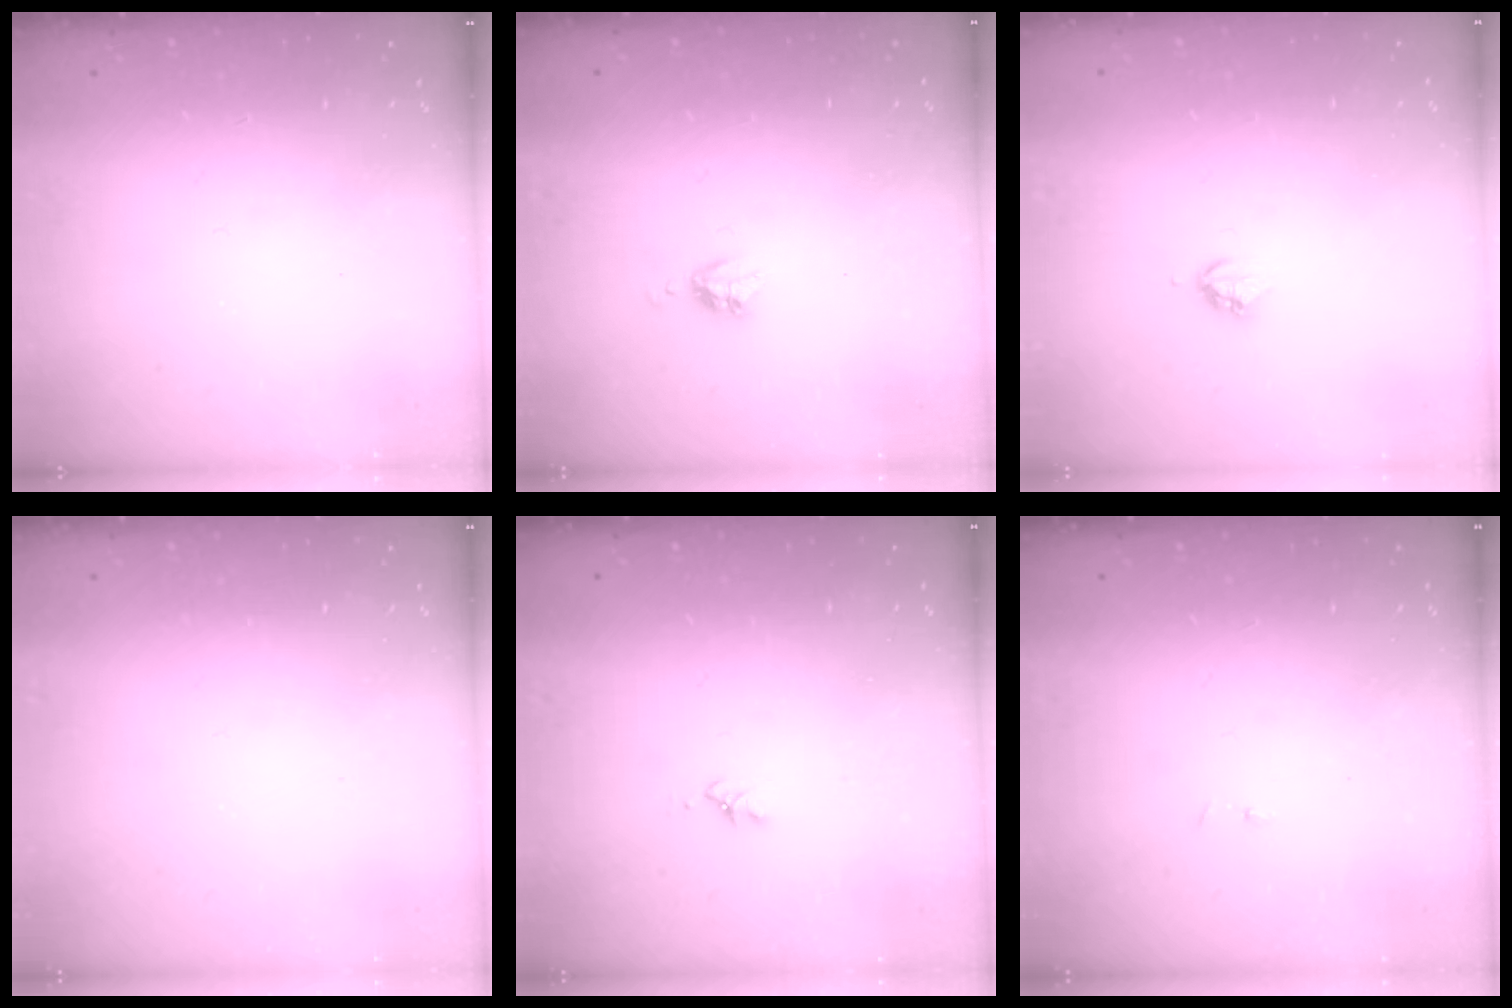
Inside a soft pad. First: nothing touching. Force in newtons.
{"total": 4.0, "press": 3.9, "slide": 0.5}
{"total": 3.4, "press": 3.4, "slide": 0.4}
{"total": 0.0}
{"total": 1.7, "press": 1.7, "slide": 0.3}
{"total": 2.9, "press": 2.9, "slide": 0.4}